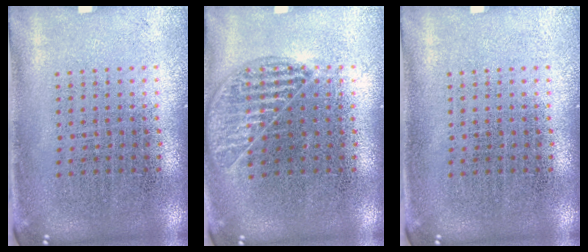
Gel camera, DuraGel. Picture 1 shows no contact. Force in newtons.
{"total": 1.0, "press": 1.0, "slide": 0.3}
{"total": 0.0}